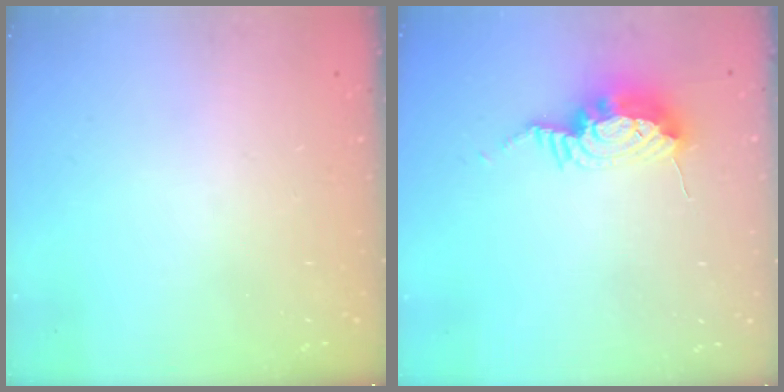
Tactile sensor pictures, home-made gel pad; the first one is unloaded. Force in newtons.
{"total": 9.9, "press": 9.8, "slide": 0.9}